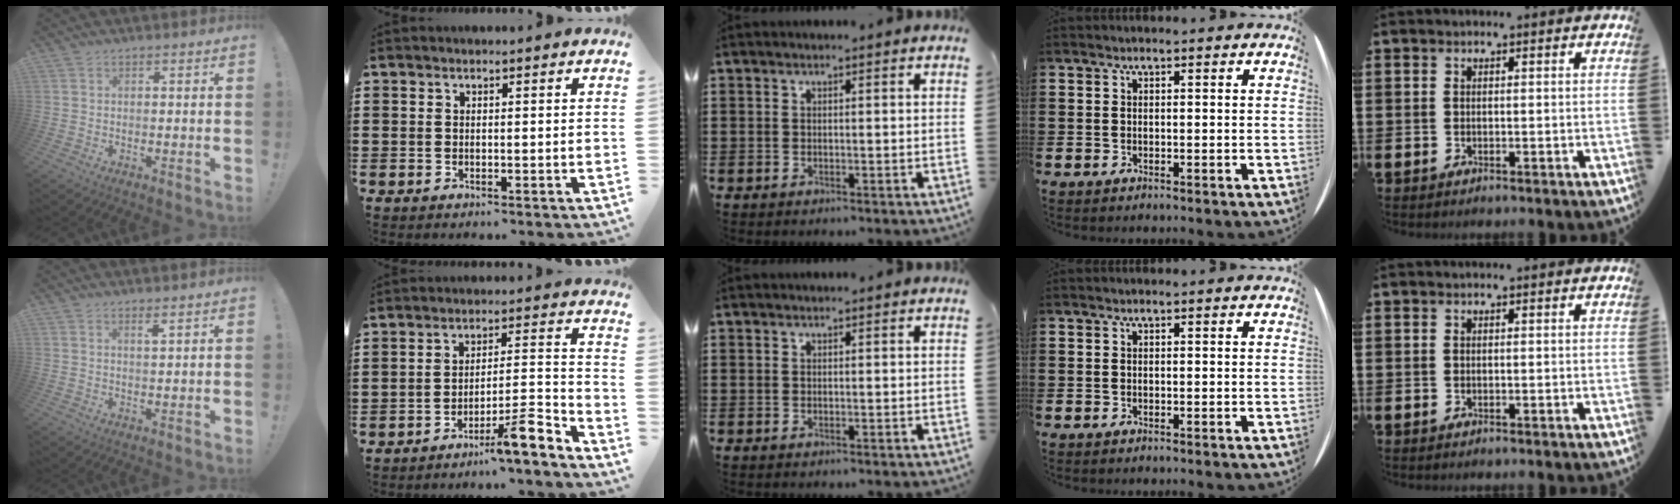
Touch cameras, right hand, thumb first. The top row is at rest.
{"thumb": {"total": 1.9, "force": [1.4, 0.0, 1.3], "torque": [-0.013, -0.008, 0.019]}, "index": {"total": 7.8, "force": [-5.8, 0.5, 5.2], "torque": [-0.079, -0.001, -0.106]}}